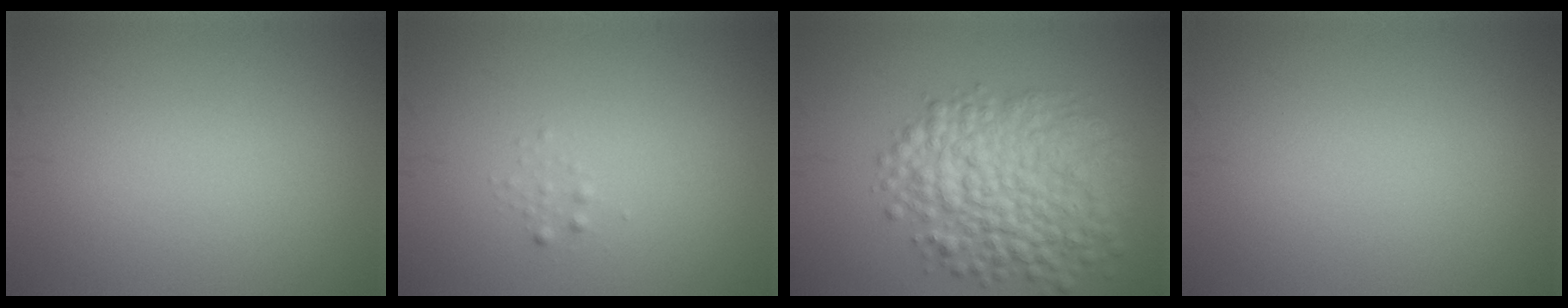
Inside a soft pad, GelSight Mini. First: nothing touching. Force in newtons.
{"total": 0.6, "press": 0.6, "slide": 0.1}
{"total": 8.3, "press": 8.3, "slide": 0.2}
{"total": 0.0}